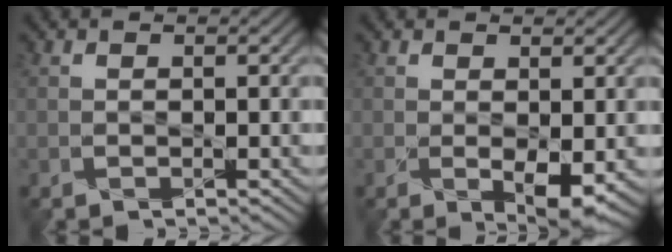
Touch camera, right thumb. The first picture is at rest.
{"total": 3.0, "force": [-0.1, 1.2, 2.8], "torque": [-0.053, -0.012, 0.006]}